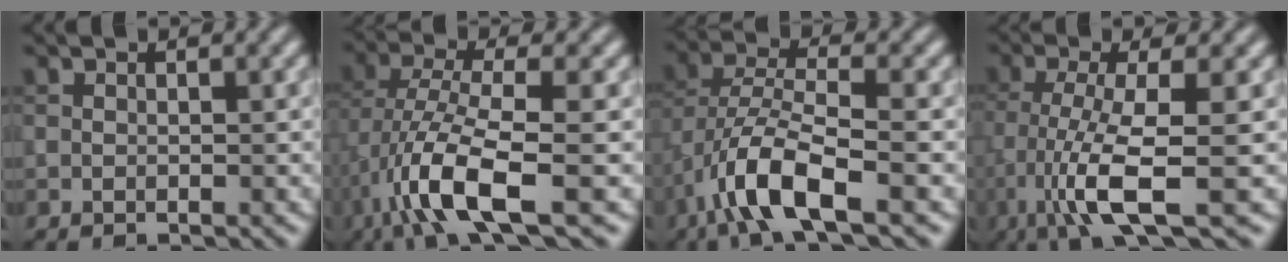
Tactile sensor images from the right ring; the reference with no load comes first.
{"total": 7.9, "force": [-2.8, 2.3, 7.0], "torque": [-0.142, 0.000, -0.059]}
{"total": 6.6, "force": [-3.4, 2.1, 5.3], "torque": [-0.105, 0.001, -0.072]}
{"total": 7.2, "force": [-2.4, 1.5, 6.7], "torque": [-0.122, -0.008, -0.049]}